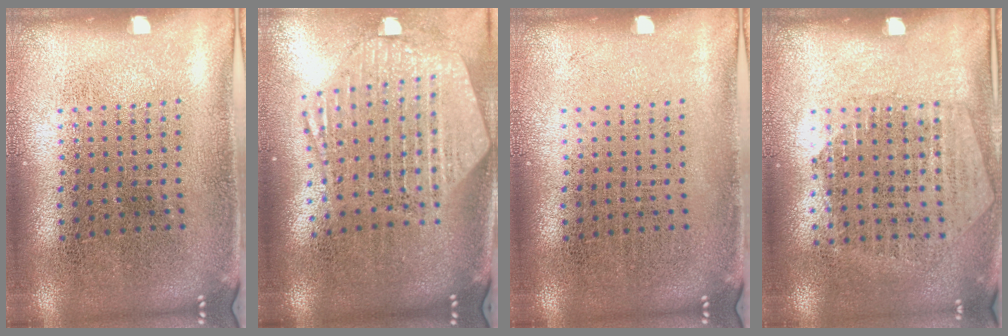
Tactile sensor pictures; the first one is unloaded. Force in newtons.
{"total": 2.7, "press": 2.2, "slide": 1.5}
{"total": 0.0}
{"total": 1.2, "press": 1.1, "slide": 0.4}